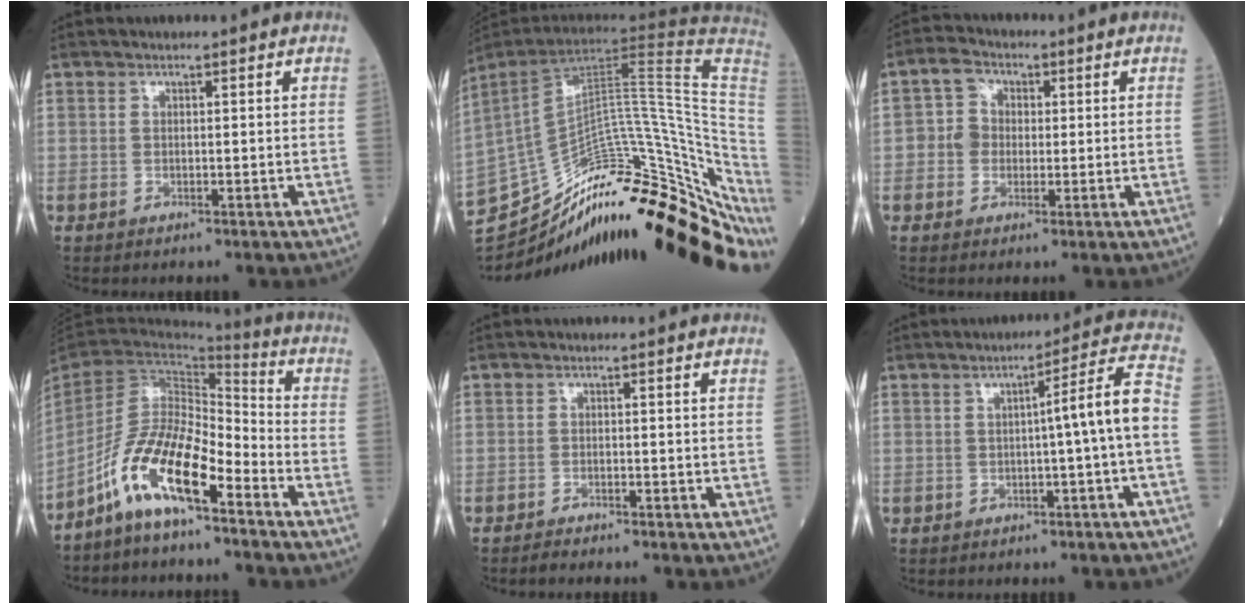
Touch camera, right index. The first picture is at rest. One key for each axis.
{"total": 34.4, "fx": -23.2, "fy": 8.7, "fz": 23.8, "tx": -0.308, "ty": 0.016, "tz": -0.324}
{"total": 4.2, "fx": 0.2, "fy": 3.8, "fz": 1.9, "tx": -0.041, "ty": 0.019, "tz": 0.002}
{"total": 11.4, "fx": -7.2, "fy": 2.5, "fz": 8.5, "tx": -0.177, "ty": 0.006, "tz": -0.137}
{"total": 1.9, "fx": -1.8, "fy": 0.0, "fz": 0.6, "tx": -0.015, "ty": -0.004, "tz": -0.024}
{"total": 6.3, "fx": -0.9, "fy": -1.2, "fz": 6.2, "tx": -0.088, "ty": 0.014, "tz": -0.010}